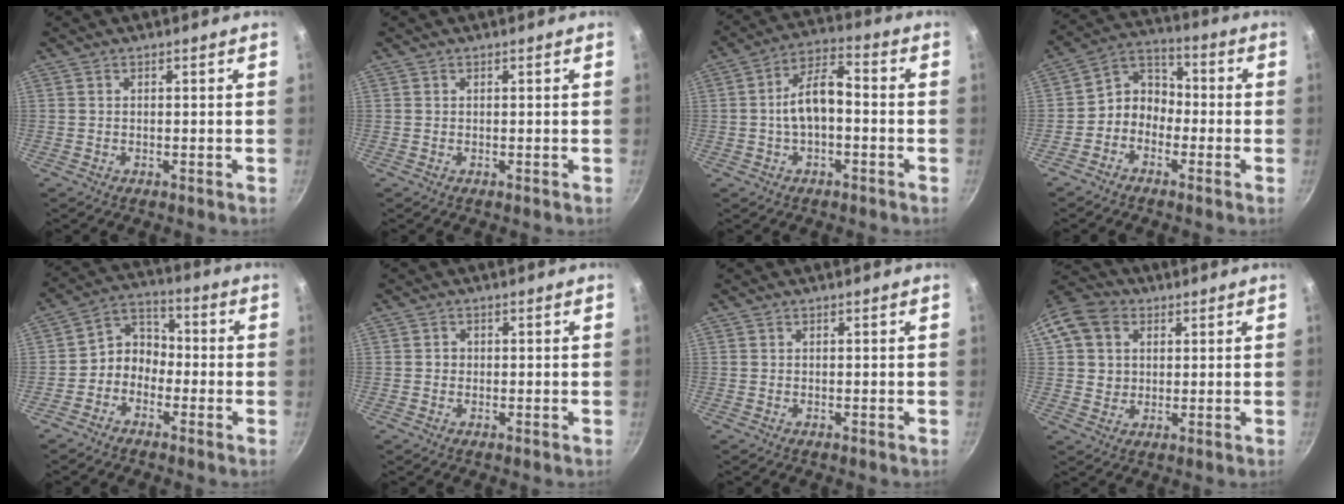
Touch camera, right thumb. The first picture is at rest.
{"total": 0.0}
{"total": 9.2, "force": [-1.2, 4.7, 7.8], "torque": [-0.124, 0.042, -0.030]}
{"total": 7.5, "force": [-2.5, 6.1, 3.5], "torque": [-0.025, 0.046, -0.068]}
{"total": 7.0, "force": [-2.3, 5.7, 3.3], "torque": [-0.023, 0.044, -0.063]}
{"total": 1.1, "force": [-0.1, 1.1, 0.4], "torque": [-0.002, 0.003, -0.002]}
{"total": 0.0}
{"total": 10.4, "force": [3.0, 8.6, 5.0], "torque": [-0.076, 0.010, 0.044]}